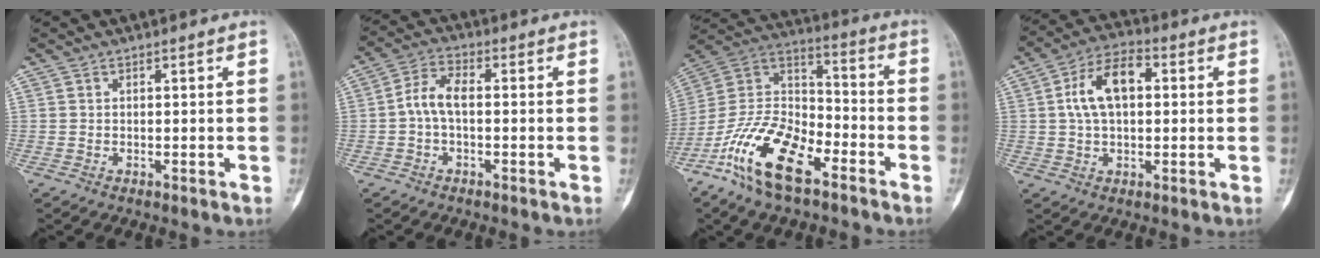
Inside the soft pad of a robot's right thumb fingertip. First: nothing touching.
{"total": 5.6, "force": [-0.5, 2.9, 4.7], "torque": [-0.094, 0.020, -0.019]}
{"total": 18.5, "force": [-10.6, 8.4, 12.6], "torque": [-0.234, 0.065, -0.205]}
{"total": 10.3, "force": [1.7, 5.8, 8.3], "torque": [-0.149, 0.024, 0.025]}